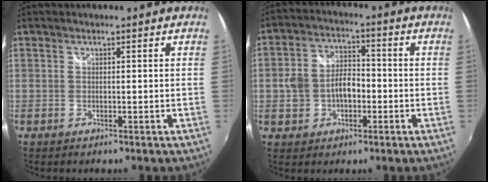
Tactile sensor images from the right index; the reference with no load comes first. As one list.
[{"total": 8.2, "force": [-1.8, 5.7, 5.6], "torque": [-0.111, 0.016, -0.023]}]